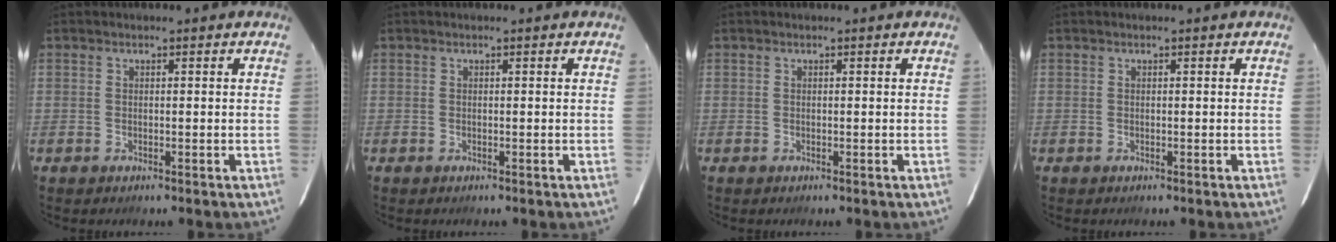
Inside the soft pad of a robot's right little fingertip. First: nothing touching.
{"total": 0.0}
{"total": 0.0}
{"total": 0.0}